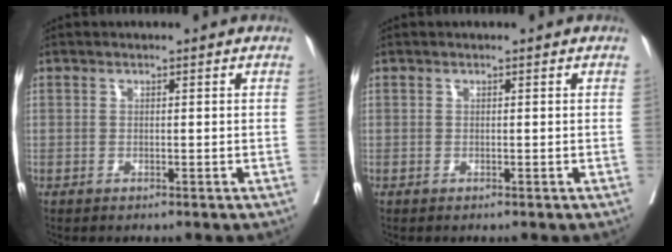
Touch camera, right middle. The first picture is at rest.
{"total": 0.0}